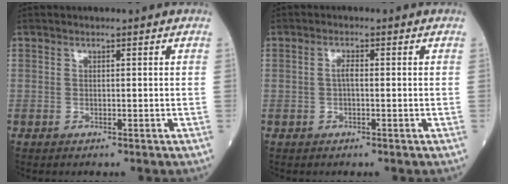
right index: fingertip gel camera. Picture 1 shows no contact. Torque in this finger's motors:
{"motor_torque": [-0.01, 0.00, 0.09, 0.03]}